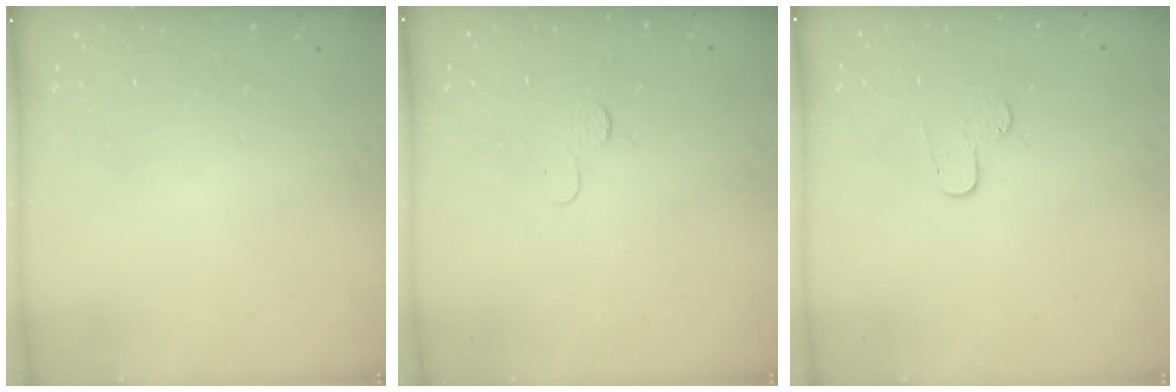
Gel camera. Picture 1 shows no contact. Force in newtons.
{"total": 2.3, "press": 2.3, "slide": 0.2}
{"total": 4.5, "press": 4.5, "slide": 0.4}